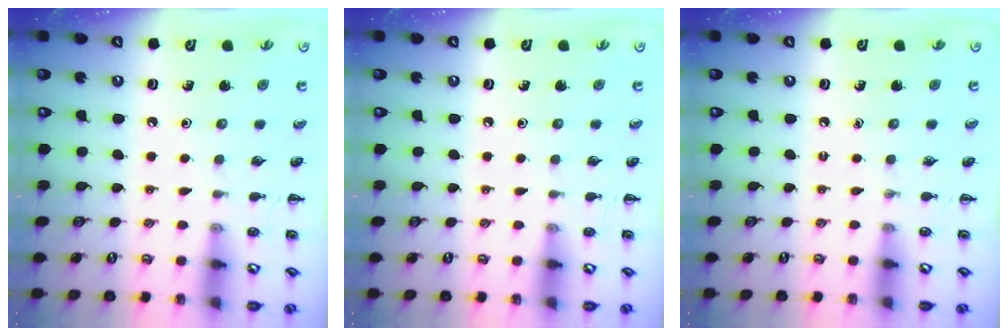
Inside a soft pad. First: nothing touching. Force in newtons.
{"total": 0.0}
{"total": 0.0}